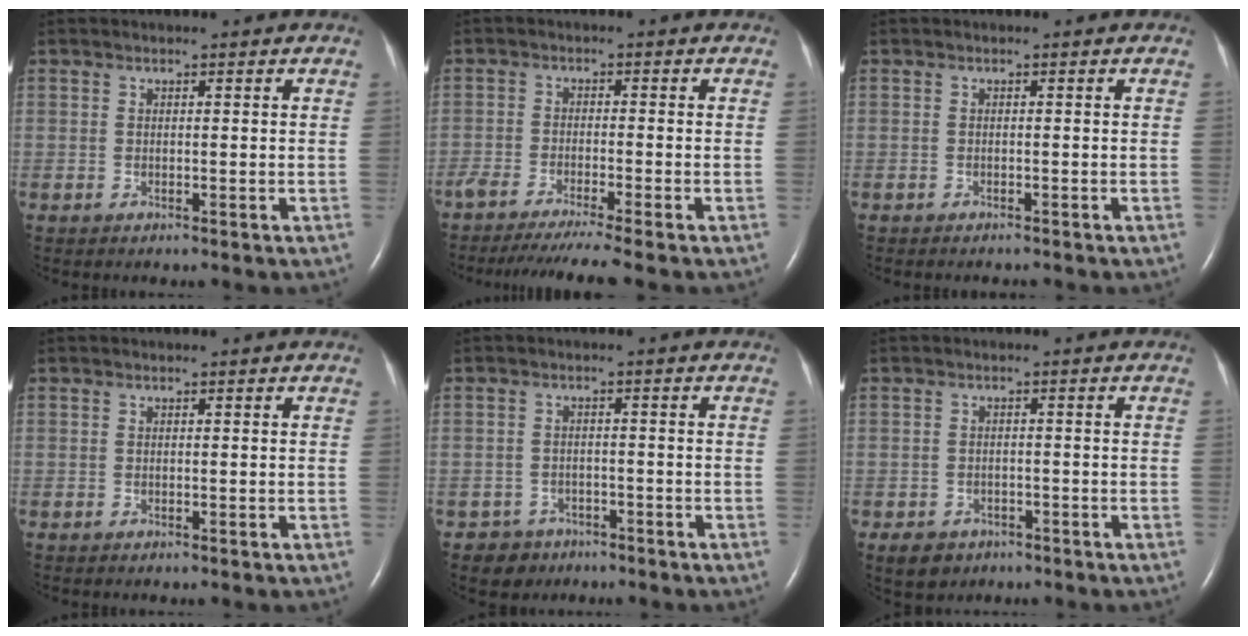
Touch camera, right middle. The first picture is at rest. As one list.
[{"total": 9.1, "force": [-7.7, -1.1, 4.6], "torque": [-0.053, -0.028, -0.122]}, {"total": 1.0, "force": [-0.9, 0.1, 0.2], "torque": [-0.008, -0.003, -0.012]}, {"total": 0.0}, {"total": 3.5, "force": [-2.3, 2.6, -0.3], "torque": [0.001, 0.010, -0.035]}, {"total": 3.9, "force": [-2.4, 2.9, 0.9], "torque": [-0.017, 0.004, -0.030]}]